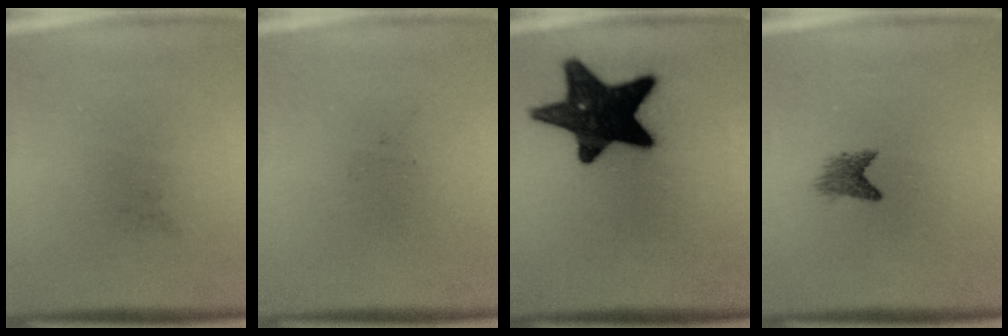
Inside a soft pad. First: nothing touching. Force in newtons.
{"total": 0.0}
{"total": 17.2}
{"total": 2.1}